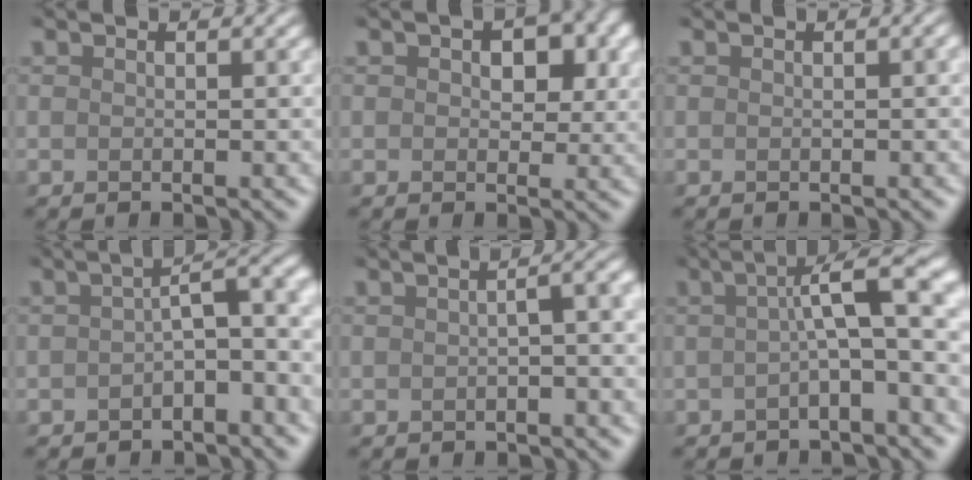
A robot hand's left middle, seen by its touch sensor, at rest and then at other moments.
{"total": 4.8, "force": [1.3, 3.4, 3.0], "torque": [-0.014, 0.016, 0.003]}
{"total": 1.0, "force": [-0.3, 0.4, 0.8], "torque": [-0.006, 0.006, -0.006]}
{"total": 4.5, "force": [-2.0, 1.8, 3.7], "torque": [-0.045, 0.013, -0.037]}
{"total": 3.7, "force": [-1.4, 1.3, 3.1], "torque": [-0.026, 0.006, -0.020]}
{"total": 6.2, "force": [-0.6, 1.1, 6.1], "torque": [-0.081, 0.028, -0.022]}